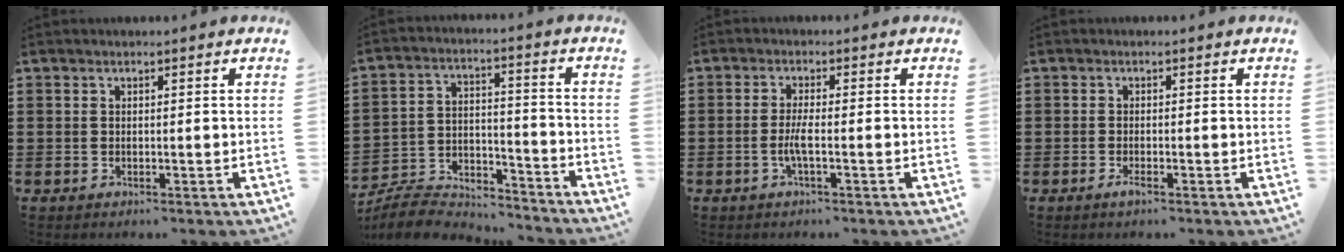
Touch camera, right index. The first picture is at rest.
{"total": 7.1, "force": [-6.7, 1.7, 1.4], "torque": [-0.037, 0.009, -0.135]}
{"total": 2.9, "force": [-1.0, 0.2, 2.7], "torque": [-0.070, -0.009, -0.026]}
{"total": 1.3, "force": [-0.7, 0.2, 1.0], "torque": [-0.026, -0.007, -0.015]}